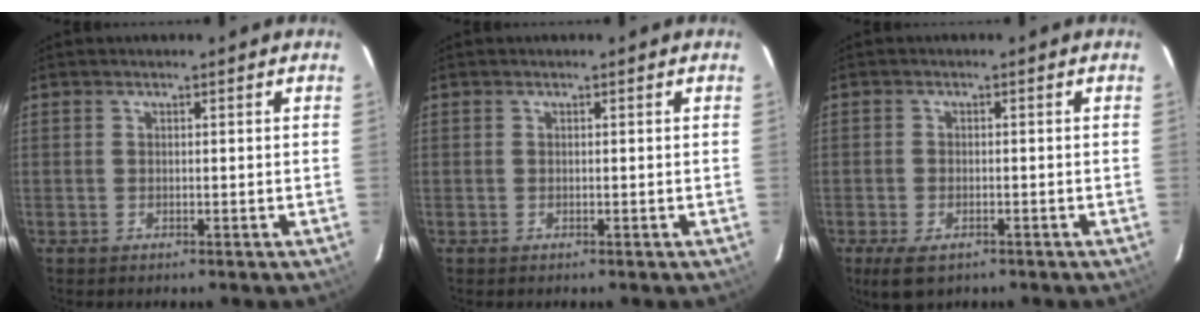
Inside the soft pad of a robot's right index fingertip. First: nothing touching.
{"total": 0.0}
{"total": 5.0, "force": [-3.0, 2.5, 3.0], "torque": [-0.073, -0.016, -0.052]}